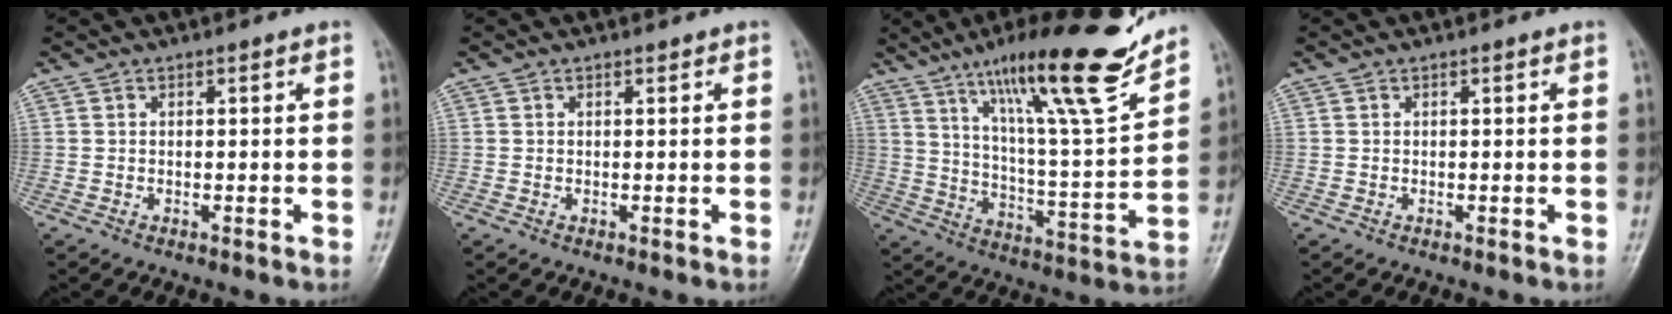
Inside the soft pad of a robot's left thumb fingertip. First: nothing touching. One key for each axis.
{"total": 0.0}
{"total": 22.4, "fx": 15.9, "fy": 2.6, "fz": 15.5, "tx": -0.217, "ty": -0.077, "tz": 0.262}
{"total": 0.0}